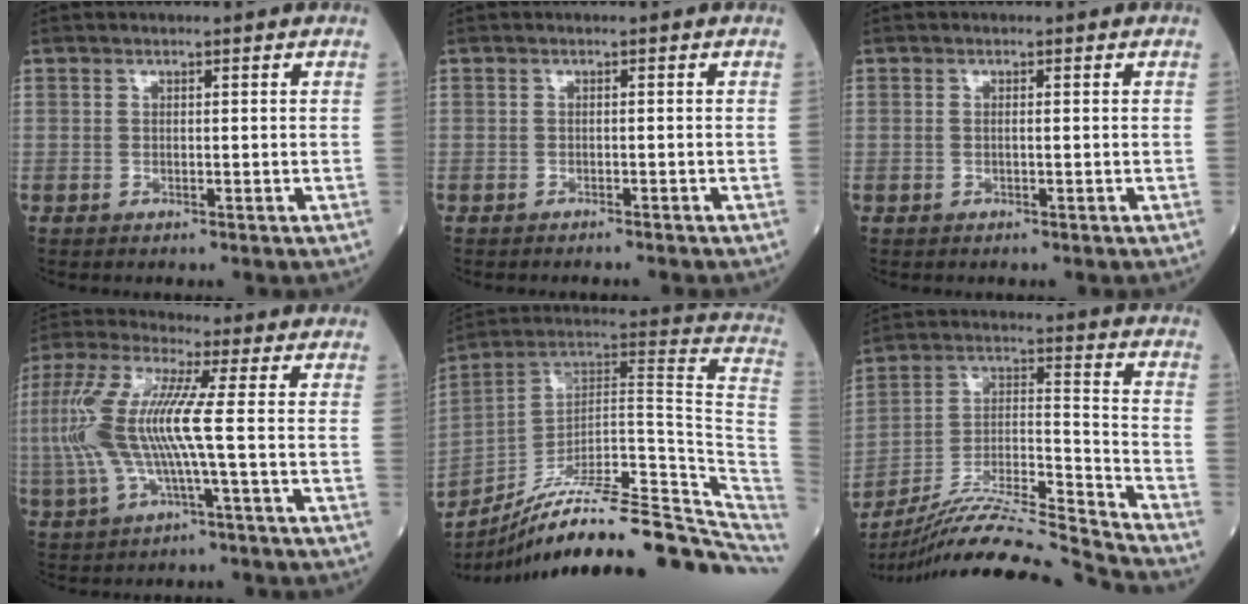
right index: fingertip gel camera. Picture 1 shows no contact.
{"total": 1.7, "force": [-1.6, -0.1, 0.3], "torque": [-0.004, 0.000, -0.021]}
{"total": 0.5, "force": [0.0, 0.0, 0.5], "torque": [-0.014, 0.000, -0.001]}
{"total": 12.8, "force": [-0.5, 1.3, 12.7], "torque": [-0.293, 0.018, -0.017]}
{"total": 27.5, "force": [-21.1, 4.8, 17.0], "torque": [-0.156, 0.038, -0.315]}
{"total": 20.9, "force": [-19.7, -2.2, 6.6], "torque": [-0.138, -0.002, -0.335]}